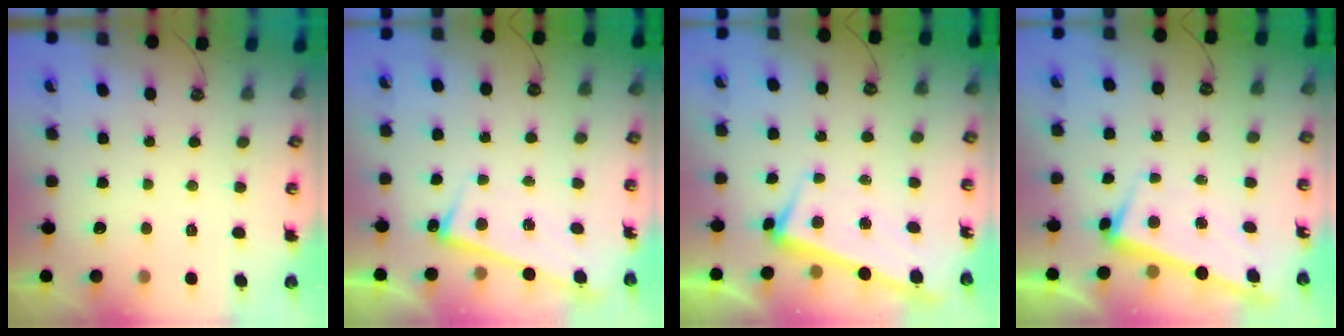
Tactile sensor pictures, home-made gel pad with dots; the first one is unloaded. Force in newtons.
{"total": 2.9, "press": 2.8, "slide": 0.3}
{"total": 3.3, "press": 3.1, "slide": 1.1}
{"total": 3.2, "press": 3.0, "slide": 1.1}